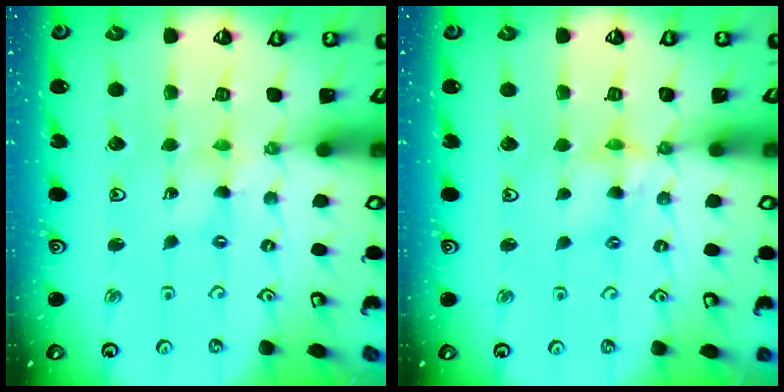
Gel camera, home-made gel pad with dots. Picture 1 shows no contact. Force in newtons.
{"total": 5.2, "press": 5.2, "slide": 0.4}